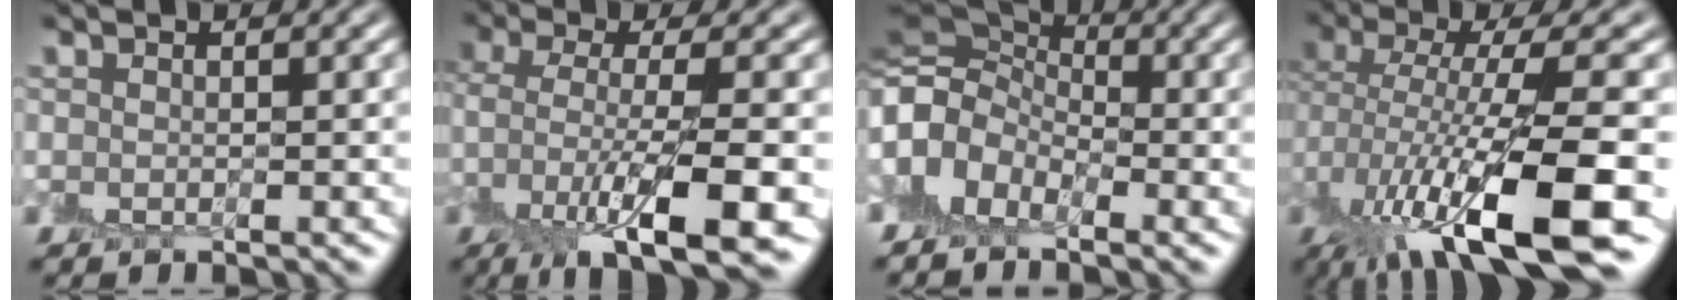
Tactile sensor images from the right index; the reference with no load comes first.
{"total": 8.9, "force": [-3.6, 2.6, 7.8], "torque": [-0.147, -0.009, -0.063]}
{"total": 8.2, "force": [-1.5, 6.1, 5.3], "torque": [-0.117, 0.003, -0.039]}
{"total": 12.0, "force": [-4.0, 3.2, 10.9], "torque": [-0.200, -0.011, -0.058]}